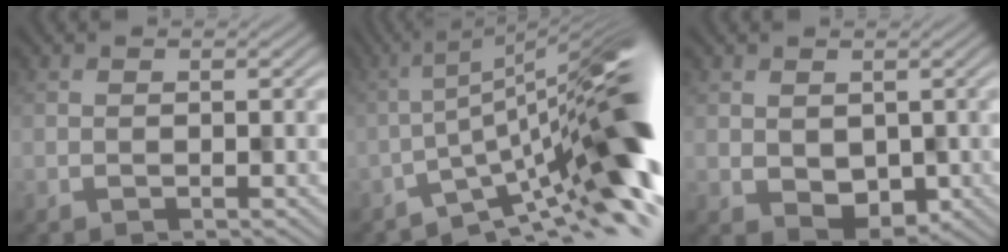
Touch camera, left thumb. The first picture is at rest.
{"total": 13.7, "force": [-4.7, 2.9, 12.5], "torque": [-0.167, 0.005, -0.083]}
{"total": 3.7, "force": [0.2, 3.2, 1.9], "torque": [-0.033, -0.022, 0.012]}